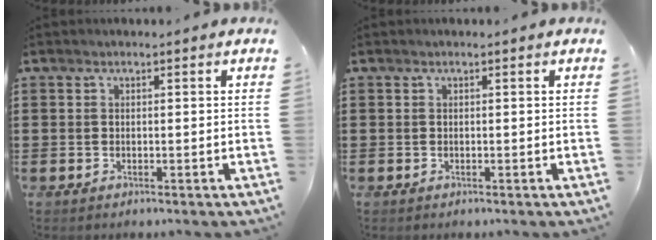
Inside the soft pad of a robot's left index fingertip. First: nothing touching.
{"total": 0.0}